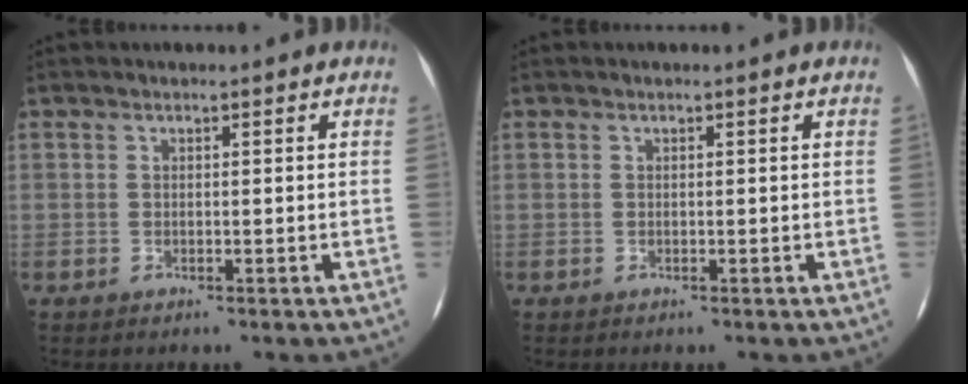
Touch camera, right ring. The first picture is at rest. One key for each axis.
{"total": 0.0}